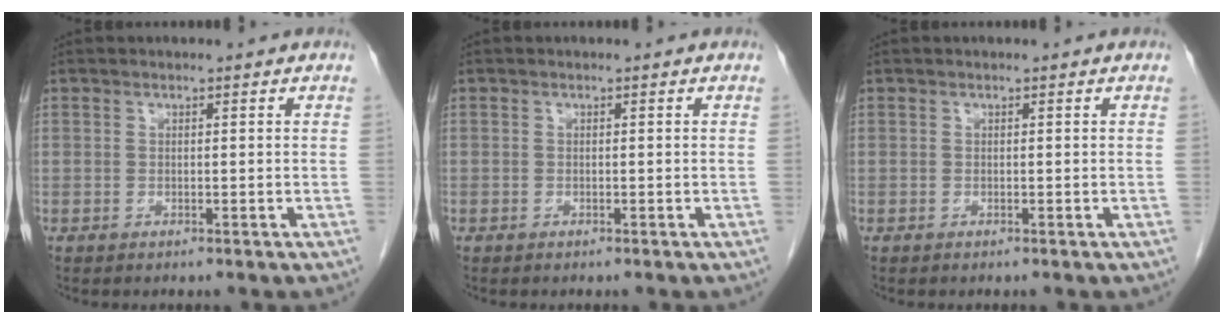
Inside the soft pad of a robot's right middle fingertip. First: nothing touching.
{"total": 0.0}
{"total": 0.0}